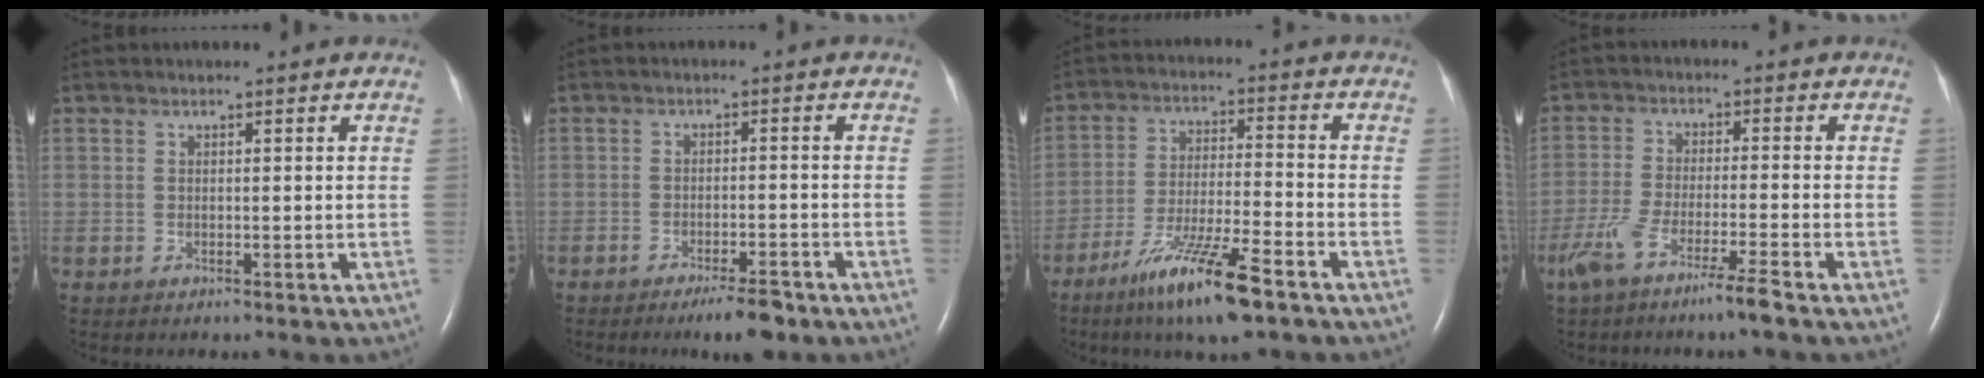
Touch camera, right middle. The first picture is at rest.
{"total": 4.7, "force": [-3.5, 0.9, 3.0], "torque": [-0.048, -0.003, -0.053]}
{"total": 12.4, "force": [-8.0, 0.8, 9.4], "torque": [-0.181, -0.031, -0.143]}
{"total": 7.3, "force": [-5.1, -0.3, 5.2], "torque": [-0.106, -0.017, -0.099]}